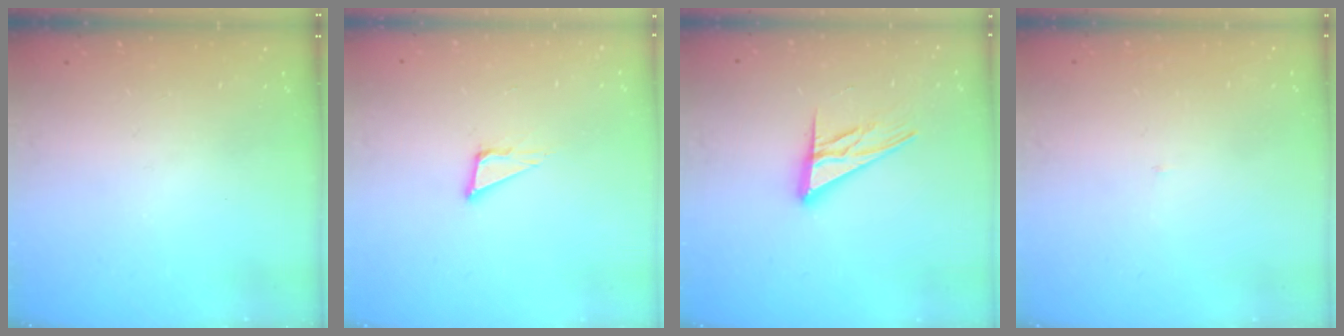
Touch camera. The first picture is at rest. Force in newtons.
{"total": 5.3, "press": 5.3, "slide": 0.3}
{"total": 12.6, "press": 12.5, "slide": 1.1}
{"total": 2.1, "press": 2.1, "slide": 0.1}